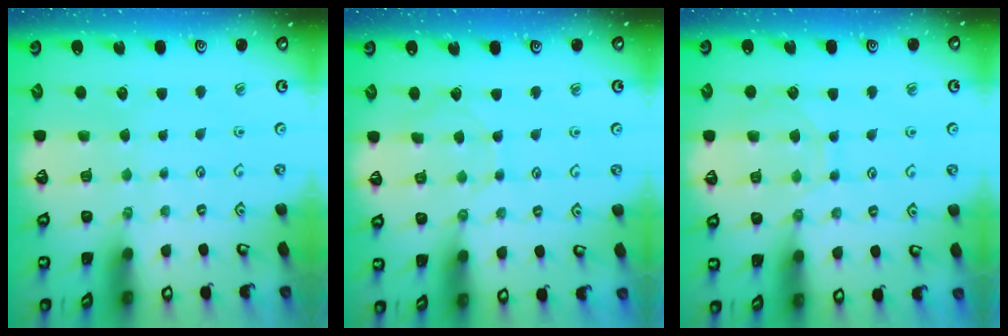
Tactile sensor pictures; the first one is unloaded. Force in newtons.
{"total": 4.1, "press": 4.1, "slide": 0.4}
{"total": 8.0, "press": 8.0, "slide": 0.6}